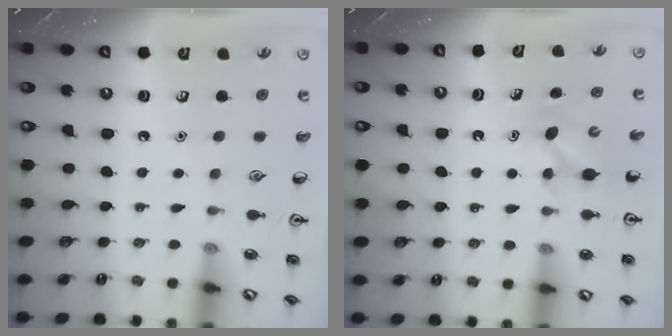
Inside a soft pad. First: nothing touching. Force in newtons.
{"total": 2.9, "press": 2.7, "slide": 1.1}